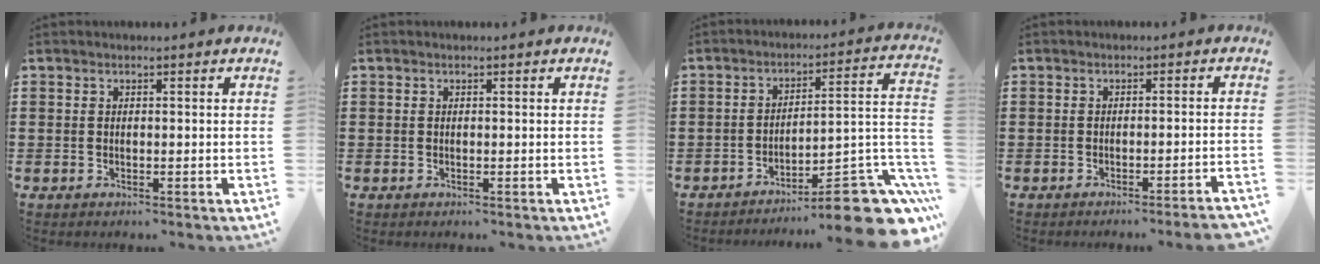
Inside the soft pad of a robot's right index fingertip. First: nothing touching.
{"total": 0.0}
{"total": 11.3, "force": [-8.4, 2.0, 7.3], "torque": [-0.083, 0.019, -0.151]}
{"total": 1.9, "force": [-1.6, -0.5, 1.0], "torque": [-0.017, -0.001, -0.031]}